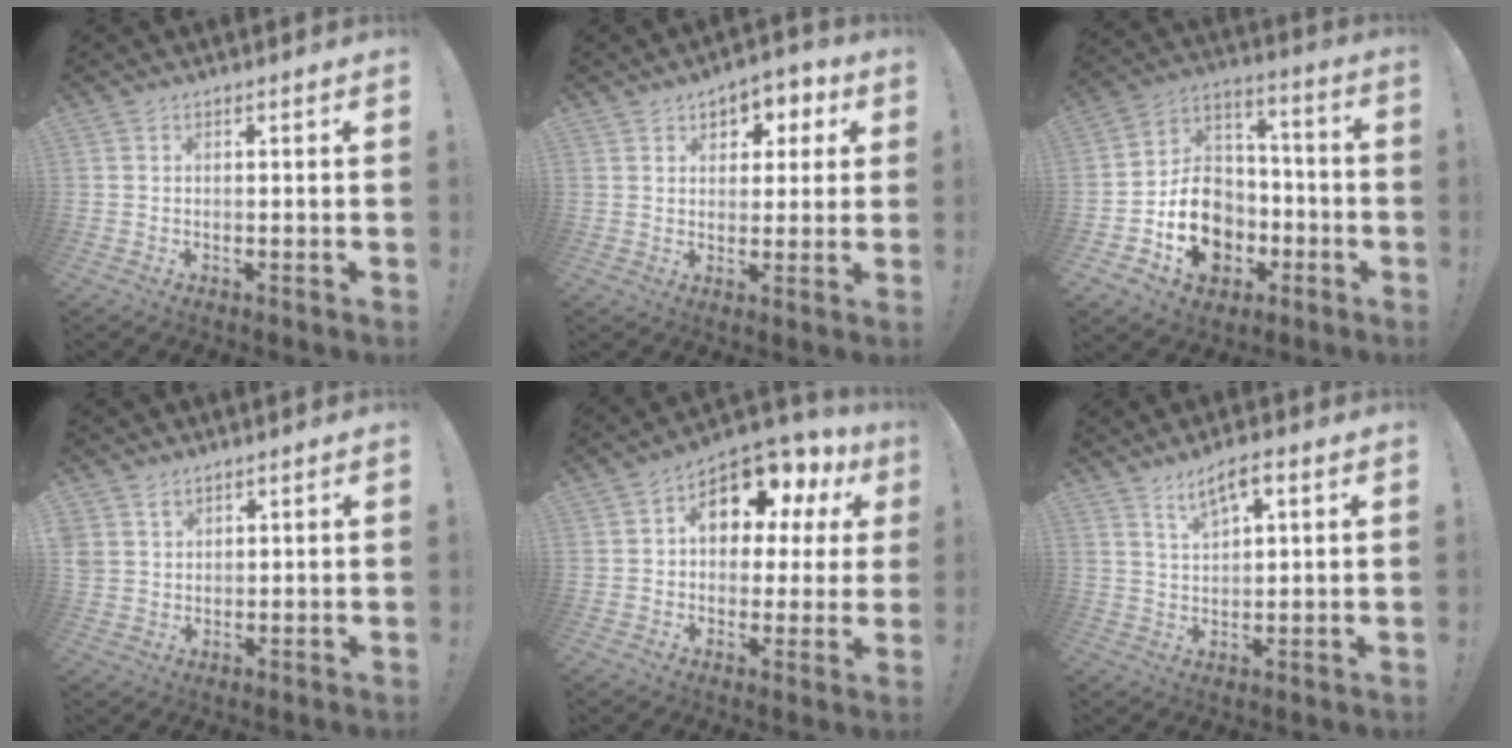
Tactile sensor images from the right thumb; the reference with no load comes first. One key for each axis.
{"total": 6.1, "fx": 2.2, "fy": 5.1, "fz": 2.6, "tx": -0.022, "ty": -0.011, "tz": 0.038}
{"total": 17.0, "fx": -6.4, "fy": 13.5, "fz": 8.2, "tx": -0.123, "ty": 0.040, "tz": -0.100}
{"total": 3.8, "fx": 2.6, "fy": 2.7, "fz": 0.5, "tx": -0.004, "ty": -0.016, "tz": 0.050}
{"total": 13.2, "fx": 6.3, "fy": 7.8, "fz": 8.6, "tx": -0.124, "ty": -0.042, "tz": 0.105}
{"total": 6.6, "fx": 4.0, "fy": 2.5, "fz": 4.6, "tx": -0.074, "ty": -0.016, "tz": 0.069}